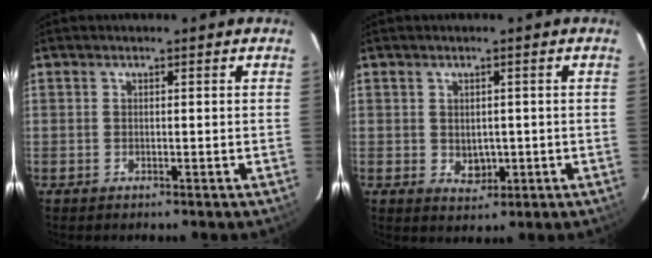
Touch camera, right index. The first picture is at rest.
{"total": 3.4, "force": [-0.2, 2.8, 1.9], "torque": [-0.031, -0.001, 0.005]}